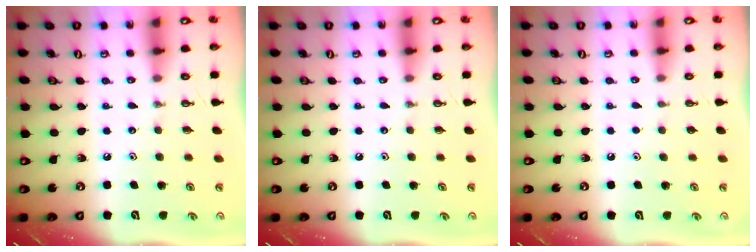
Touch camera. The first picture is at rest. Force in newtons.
{"total": 0.0}
{"total": 0.9, "press": 0.1, "slide": 0.9}